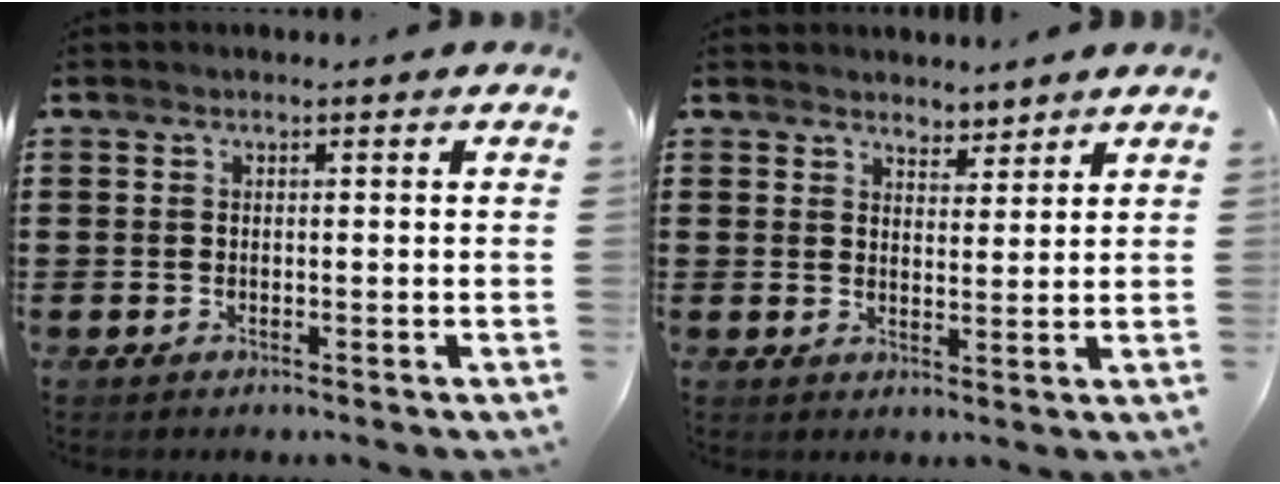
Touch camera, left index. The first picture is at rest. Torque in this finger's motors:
{"motor_torque": [0.21, -0.22, 0.03, 0.02]}